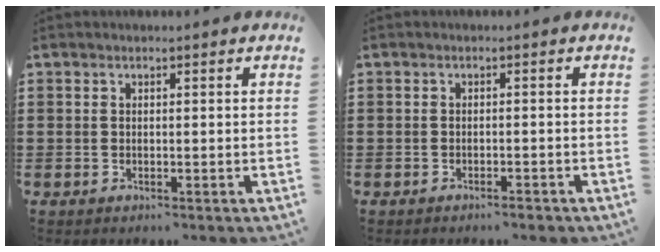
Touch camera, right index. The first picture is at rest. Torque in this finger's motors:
{"motor_torque": [1.09, 1.05, 0.03, 0.00]}